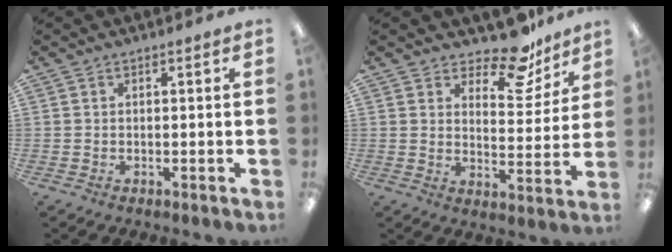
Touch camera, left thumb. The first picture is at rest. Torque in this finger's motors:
{"motor_torque": [0.45, 0.58, -0.44, 0.02, -0.04]}